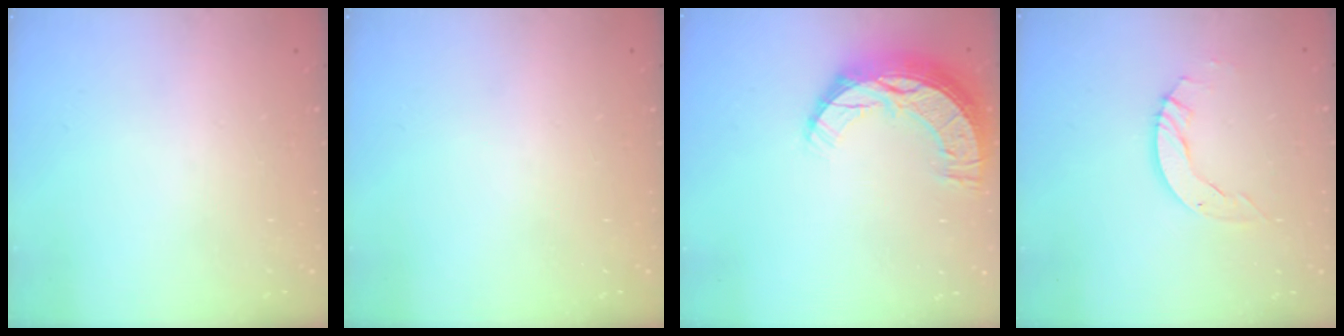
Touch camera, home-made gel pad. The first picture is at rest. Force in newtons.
{"total": 0.0}
{"total": 12.3, "press": 12.2, "slide": 0.9}
{"total": 4.9, "press": 4.9, "slide": 0.1}